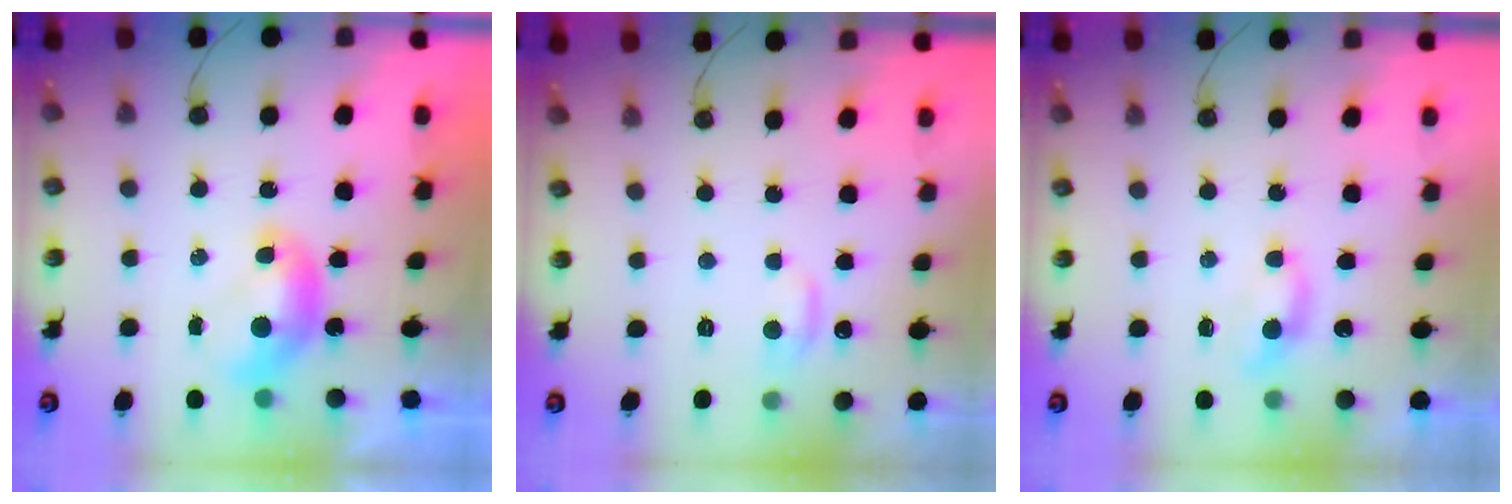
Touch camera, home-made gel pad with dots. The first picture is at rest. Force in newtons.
{"total": 1.1, "press": 0.8, "slide": 0.6}
{"total": 1.2, "press": 1.1, "slide": 0.3}